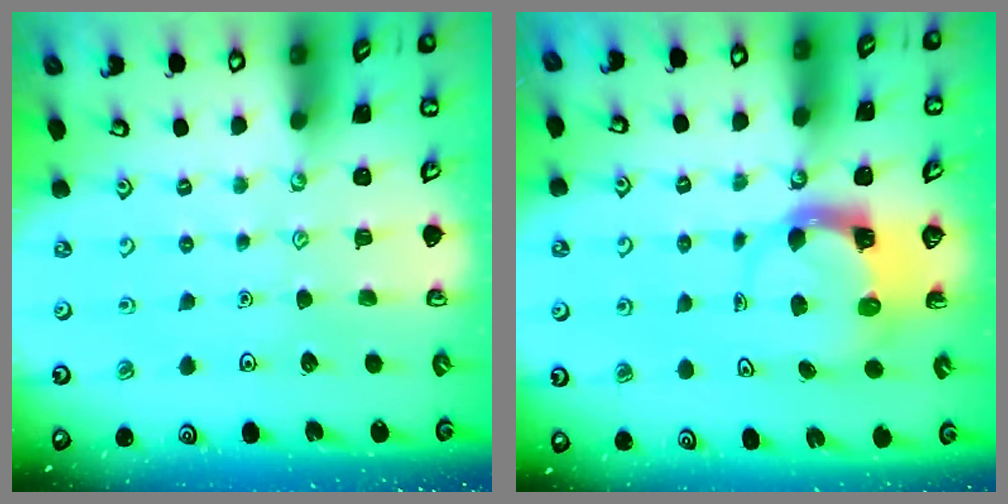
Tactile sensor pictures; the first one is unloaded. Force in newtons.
{"total": 3.7, "press": 3.6, "slide": 0.5}